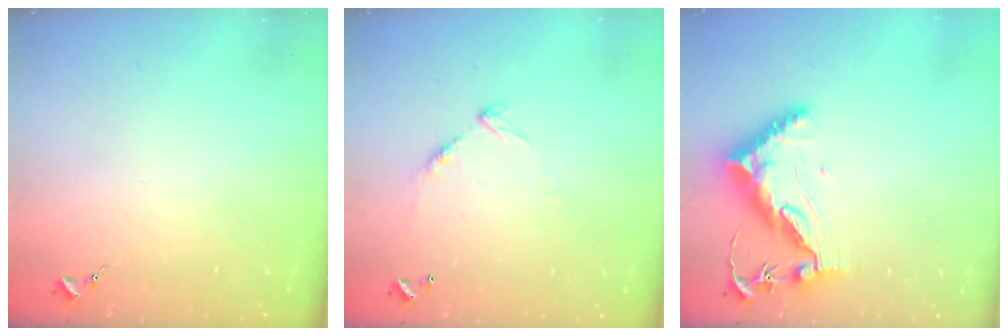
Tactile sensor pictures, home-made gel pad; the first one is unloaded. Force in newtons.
{"total": 8.8, "press": 8.8, "slide": 0.7}
{"total": 12.2, "press": 12.1, "slide": 0.7}